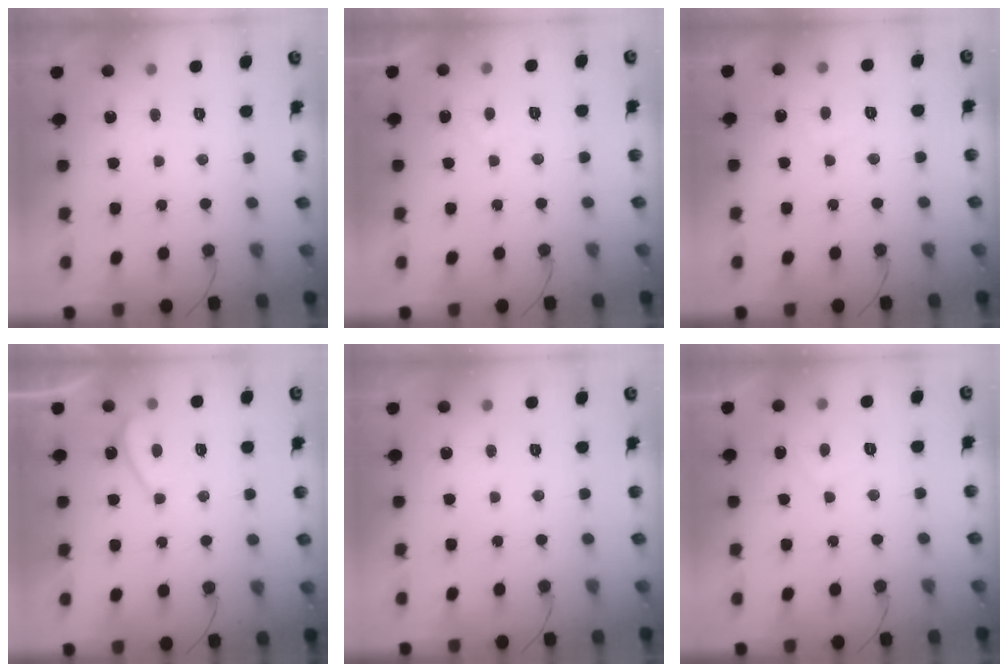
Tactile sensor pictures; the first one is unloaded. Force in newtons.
{"total": 0.9, "press": 0.7, "slide": 0.6}
{"total": 2.0, "press": 1.9, "slide": 0.5}
{"total": 3.3, "press": 3.2, "slide": 0.5}
{"total": 0.0}
{"total": 2.0, "press": 1.8, "slide": 0.7}